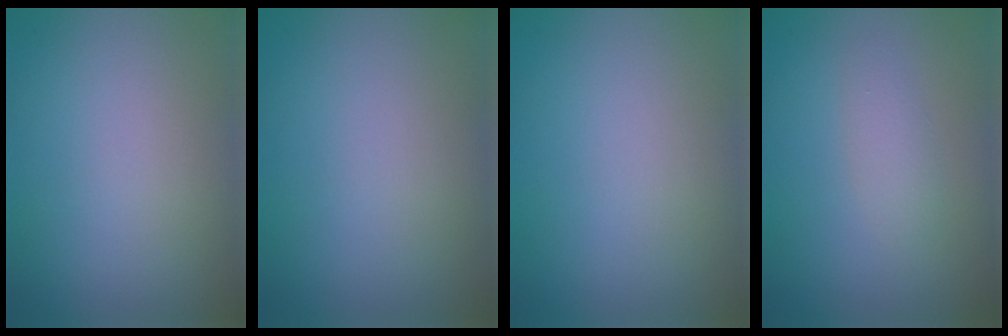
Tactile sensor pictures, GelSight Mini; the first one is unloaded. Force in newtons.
{"total": 0.0}
{"total": 0.0}
{"total": 1.4, "press": 1.4, "slide": 0.1}